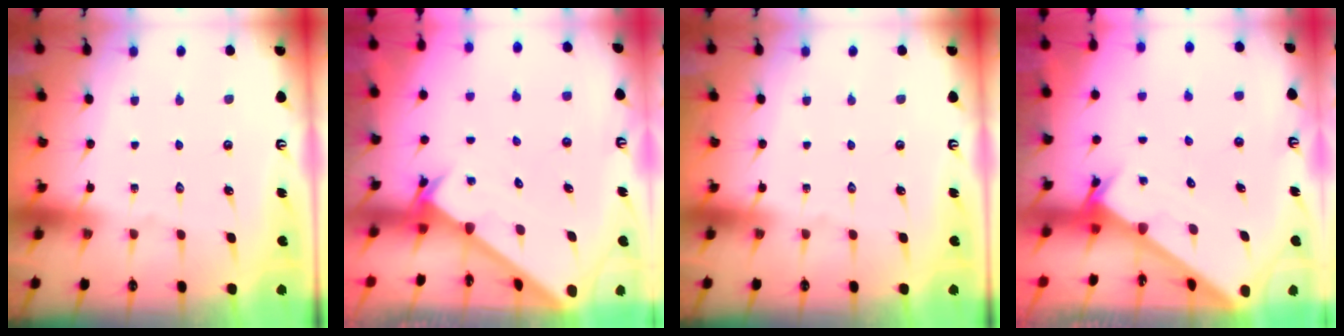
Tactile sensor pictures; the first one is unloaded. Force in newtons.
{"total": 2.2, "press": 2.2, "slide": 0.2}
{"total": 0.0}
{"total": 2.2, "press": 2.2, "slide": 0.1}